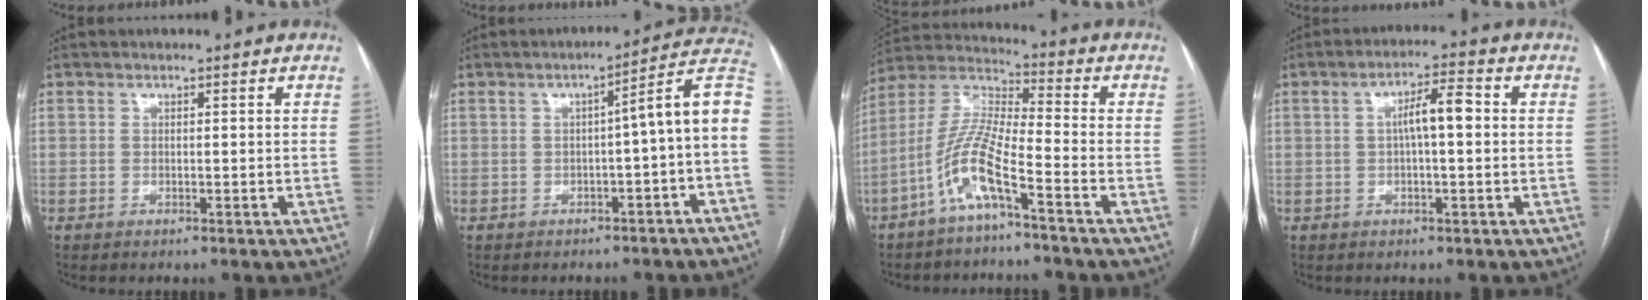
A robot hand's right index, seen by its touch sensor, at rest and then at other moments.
{"total": 9.3, "force": [-1.5, 0.3, 9.1], "torque": [-0.110, 0.032, -0.028]}
{"total": 9.8, "force": [-5.3, 0.9, 8.2], "torque": [-0.184, 0.004, -0.115]}
{"total": 5.4, "force": [0.4, 1.0, 5.3], "torque": [-0.091, 0.018, 0.005]}